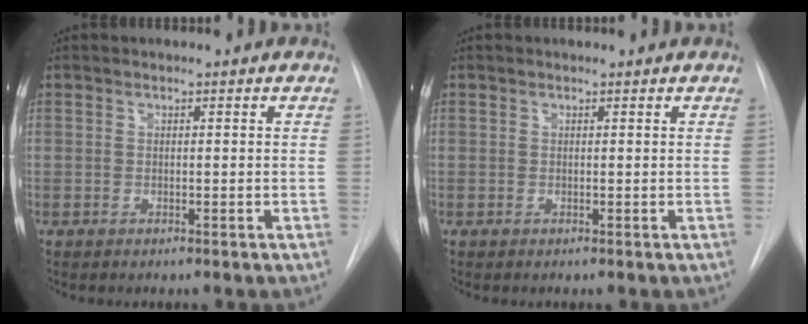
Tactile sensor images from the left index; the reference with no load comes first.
{"total": 0.0}